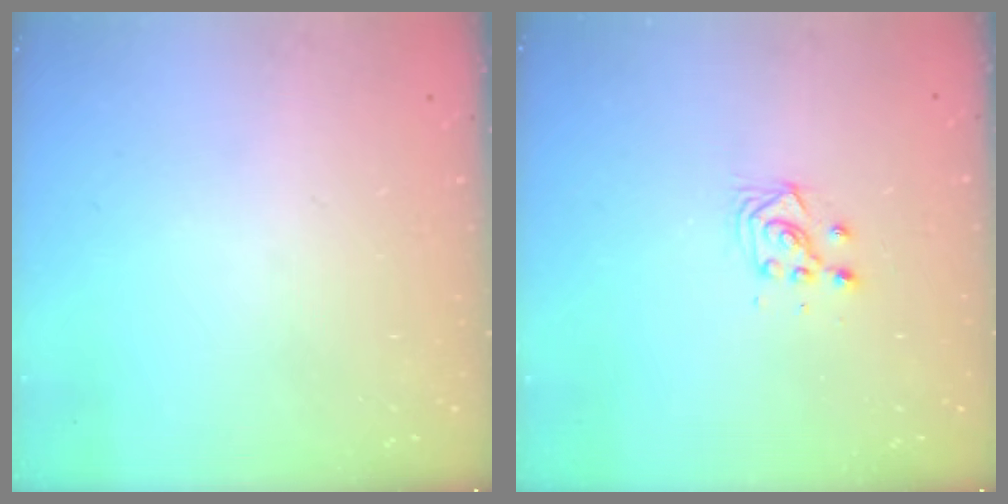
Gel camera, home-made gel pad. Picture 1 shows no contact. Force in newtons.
{"total": 3.5, "press": 3.4, "slide": 1.1}